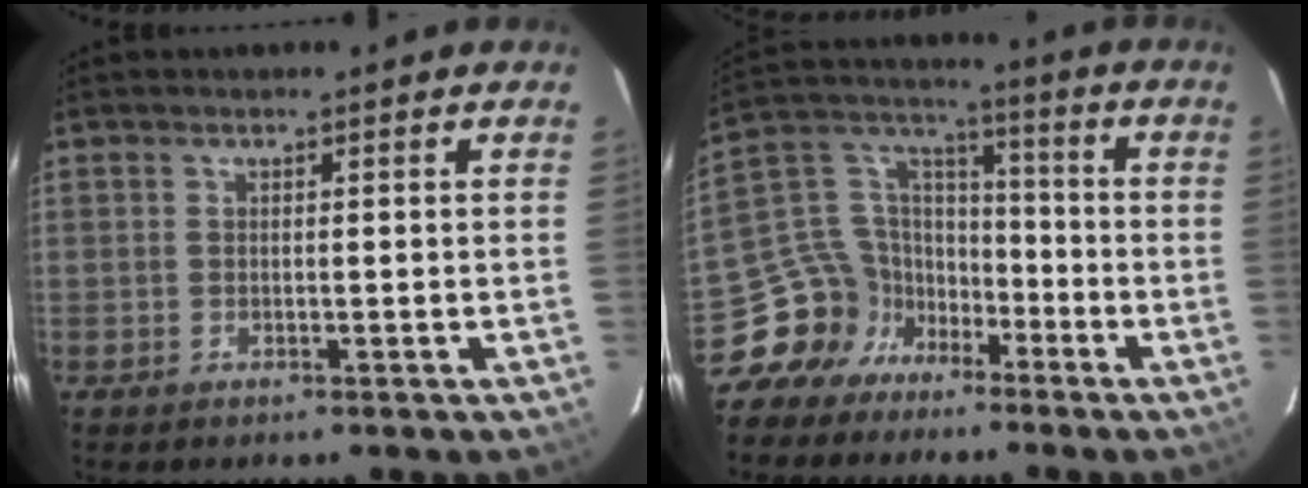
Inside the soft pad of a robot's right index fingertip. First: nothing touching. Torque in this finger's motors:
{"motor_torque": [0.18, -0.35, -0.46, -0.21]}